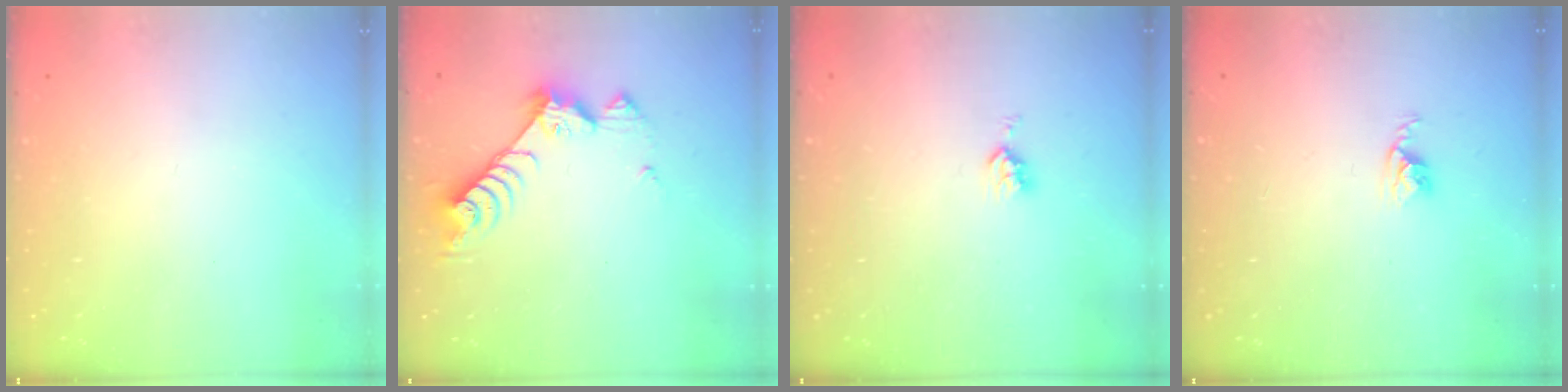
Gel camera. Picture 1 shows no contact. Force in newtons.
{"total": 8.6, "press": 8.6, "slide": 0.2}
{"total": 4.4, "press": 4.3, "slide": 0.6}
{"total": 2.5, "press": 2.5, "slide": 0.4}